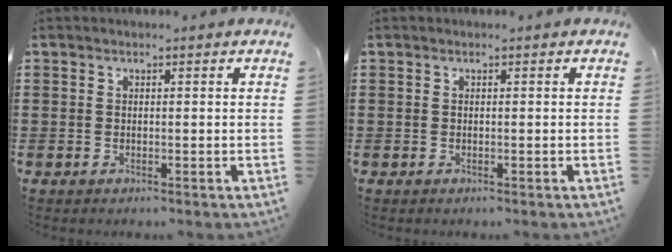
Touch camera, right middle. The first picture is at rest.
{"total": 0.0}